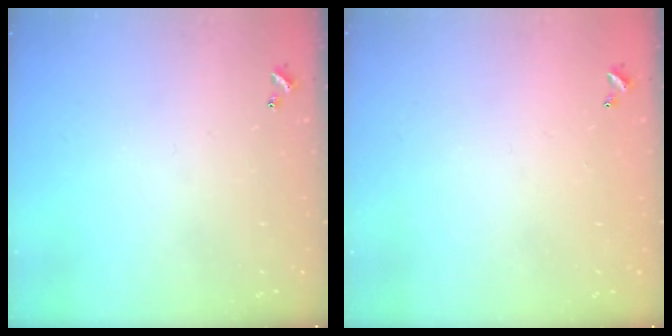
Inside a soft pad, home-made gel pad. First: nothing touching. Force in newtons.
{"total": 2.8, "press": 2.8, "slide": 0.1}